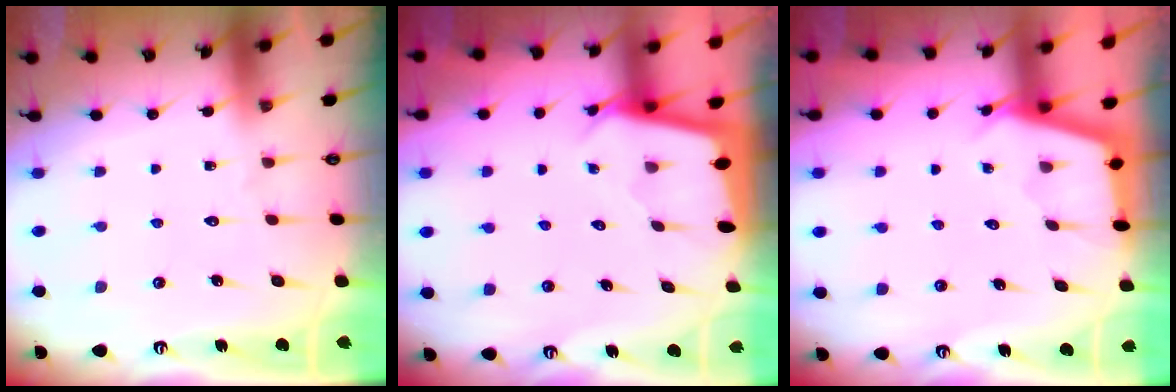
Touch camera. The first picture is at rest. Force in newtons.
{"total": 2.3, "press": 2.3, "slide": 0.1}
{"total": 2.5, "press": 2.5, "slide": 0.1}